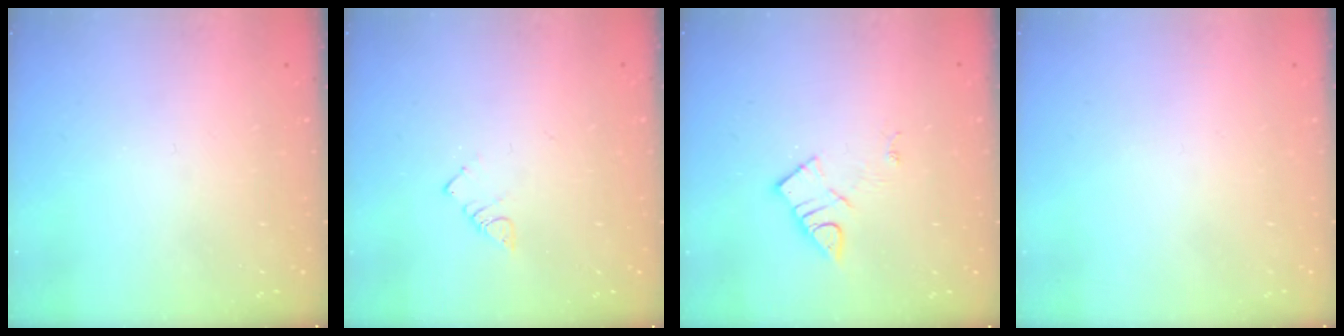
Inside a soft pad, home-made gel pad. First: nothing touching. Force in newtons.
{"total": 2.8, "press": 2.8, "slide": 0.3}
{"total": 6.4, "press": 6.4, "slide": 0.3}
{"total": 1.6, "press": 1.6, "slide": 0.1}